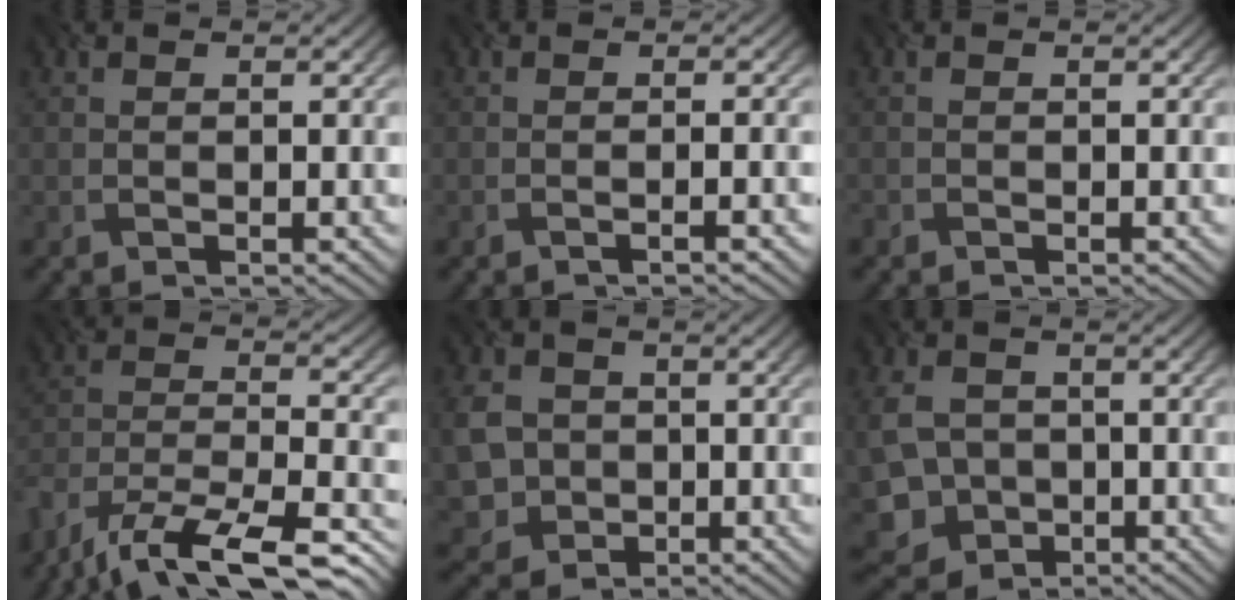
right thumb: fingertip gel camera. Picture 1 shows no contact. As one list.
[{"total": 1.9, "force": [-0.9, 0.3, 1.7], "torque": [-0.023, 0.011, -0.027]}, {"total": 0.6, "force": [-0.6, 0.1, 0.0], "torque": [0.000, -0.003, -0.013]}, {"total": 16.6, "force": [-13.7, 5.2, 7.9], "torque": [-0.161, -0.028, -0.212]}, {"total": 5.6, "force": [-0.4, 5.1, 2.3], "torque": [-0.076, -0.014, -0.013]}, {"total": 7.1, "force": [-1.4, 6.0, 3.6], "torque": [-0.108, -0.023, -0.031]}]